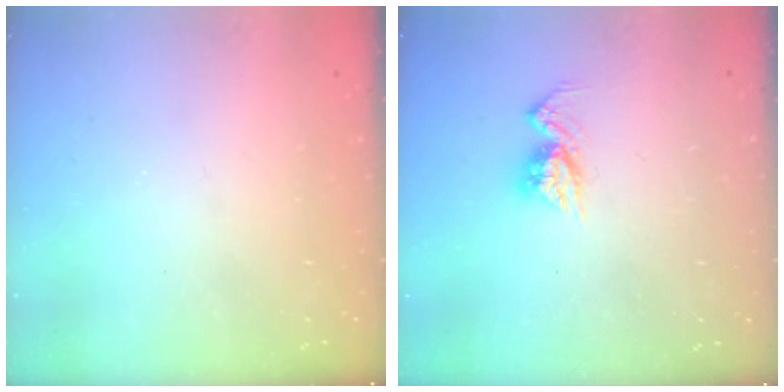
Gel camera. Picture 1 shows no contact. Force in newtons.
{"total": 8.1, "press": 8.1, "slide": 0.8}